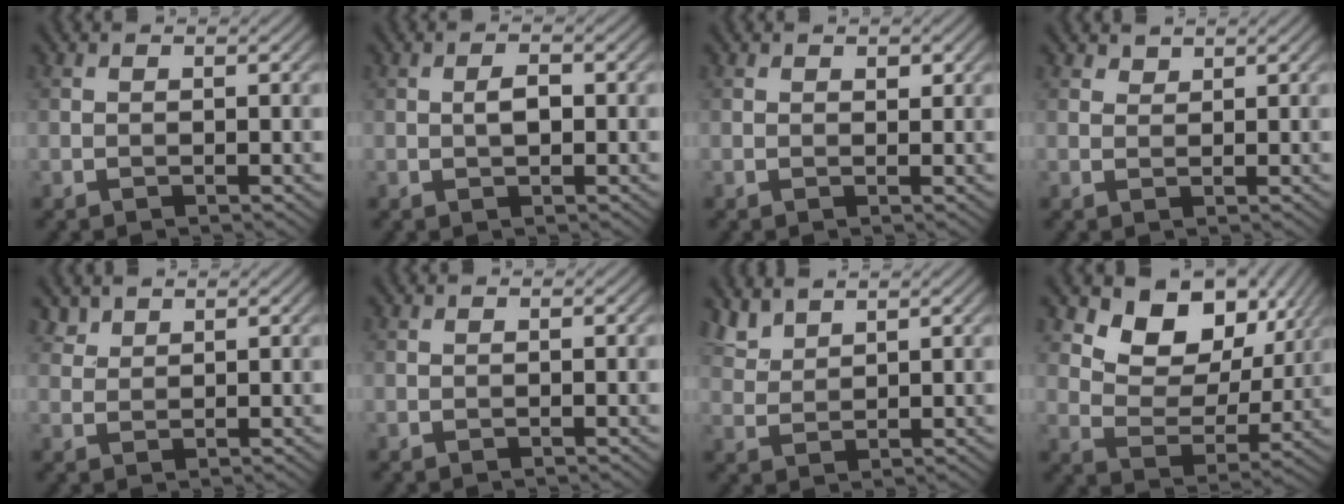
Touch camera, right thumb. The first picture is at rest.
{"total": 1.9, "force": [0.1, 0.9, 1.7], "torque": [-0.030, 0.003, 0.000]}
{"total": 1.0, "force": [0.6, 0.5, 0.5], "torque": [-0.008, -0.001, 0.010]}
{"total": 1.4, "force": [1.2, 0.6, 0.3], "torque": [-0.007, -0.001, 0.026]}
{"total": 2.0, "force": [1.7, 0.8, 0.4], "torque": [-0.015, 0.001, 0.041]}
{"total": 0.0}
{"total": 3.6, "force": [3.1, 1.1, 1.4], "torque": [-0.041, 0.002, 0.075]}
{"total": 10.9, "force": [6.0, 6.9, 5.8], "torque": [-0.108, -0.002, 0.096]}